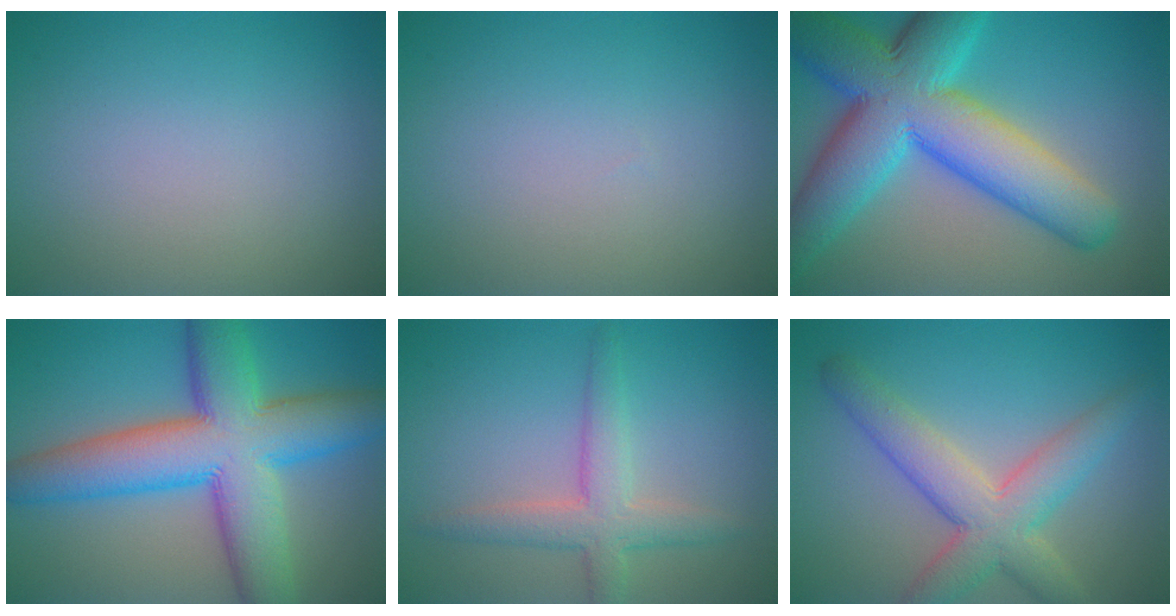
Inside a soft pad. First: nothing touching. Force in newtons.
{"total": 0.0}
{"total": 13.1, "press": 13.1, "slide": 0.4}
{"total": 12.3, "press": 12.3, "slide": 0.5}
{"total": 3.7, "press": 3.7, "slide": 0.2}
{"total": 6.2, "press": 6.2, "slide": 0.5}